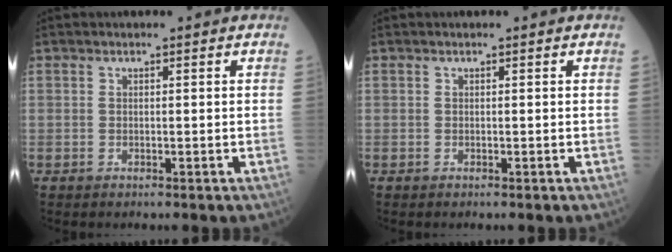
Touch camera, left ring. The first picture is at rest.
{"total": 0.0}